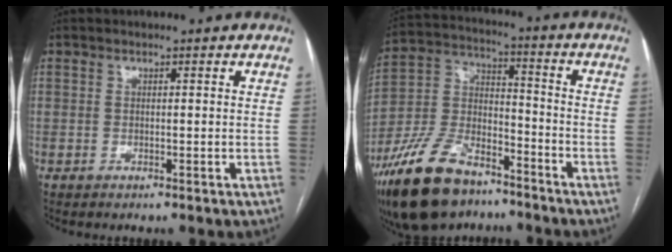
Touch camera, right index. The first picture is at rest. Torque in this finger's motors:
{"motor_torque": [-0.04, -0.29, -0.03, -0.21]}